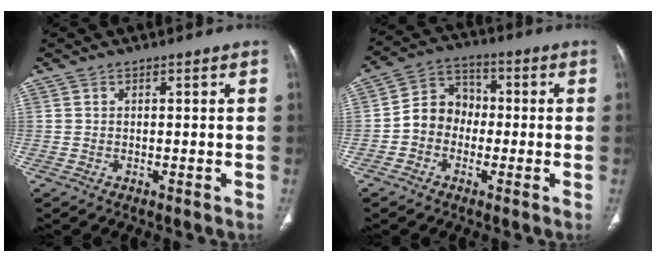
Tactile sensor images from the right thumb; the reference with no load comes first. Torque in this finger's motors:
{"motor_torque": [1.02, 1.24, 0.98, -0.57, 0.01]}